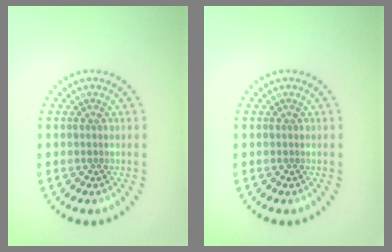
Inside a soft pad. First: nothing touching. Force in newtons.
{"total": 0.0}